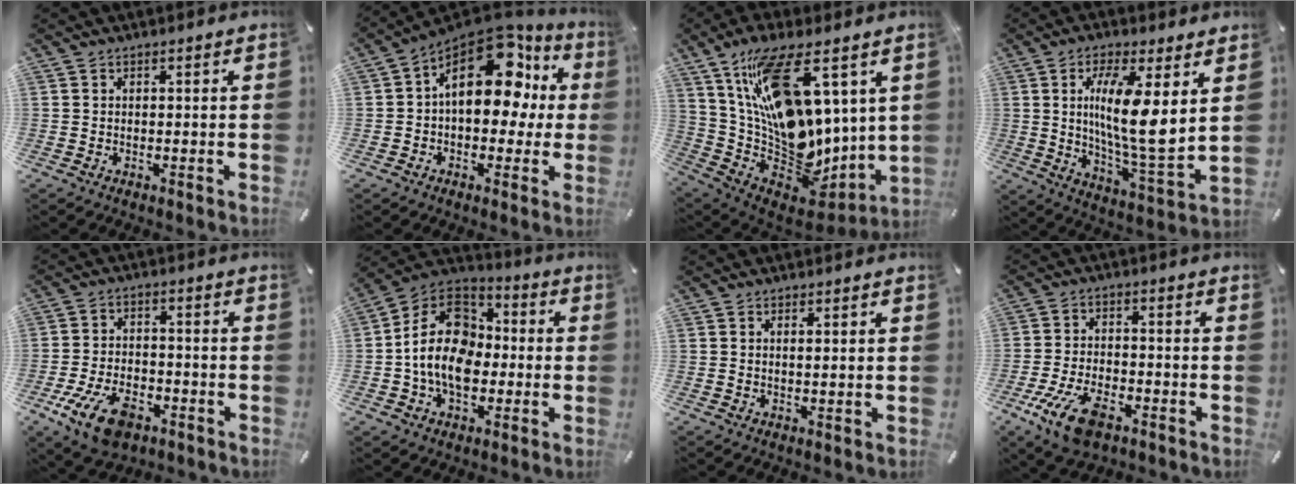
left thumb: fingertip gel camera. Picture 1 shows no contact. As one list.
[{"total": 19.8, "force": [5.5, 11.8, 14.8], "torque": [-0.204, -0.030, 0.092]}, {"total": 19.7, "force": [7.7, 9.4, 15.5], "torque": [-0.291, -0.081, 0.133]}, {"total": 14.6, "force": [4.0, 3.5, 13.6], "torque": [-0.250, -0.034, 0.059]}, {"total": 11.6, "force": [-6.0, 6.6, 7.4], "torque": [-0.140, 0.025, -0.108]}, {"total": 16.3, "force": [-3.0, 12.6, 9.9], "torque": [-0.206, 0.028, -0.059]}, {"total": 1.0, "force": [0.5, 0.1, 0.8], "torque": [-0.015, -0.001, 0.009]}, {"total": 10.7, "force": [-5.7, 5.2, 7.5], "torque": [-0.162, 0.017, -0.105]}]